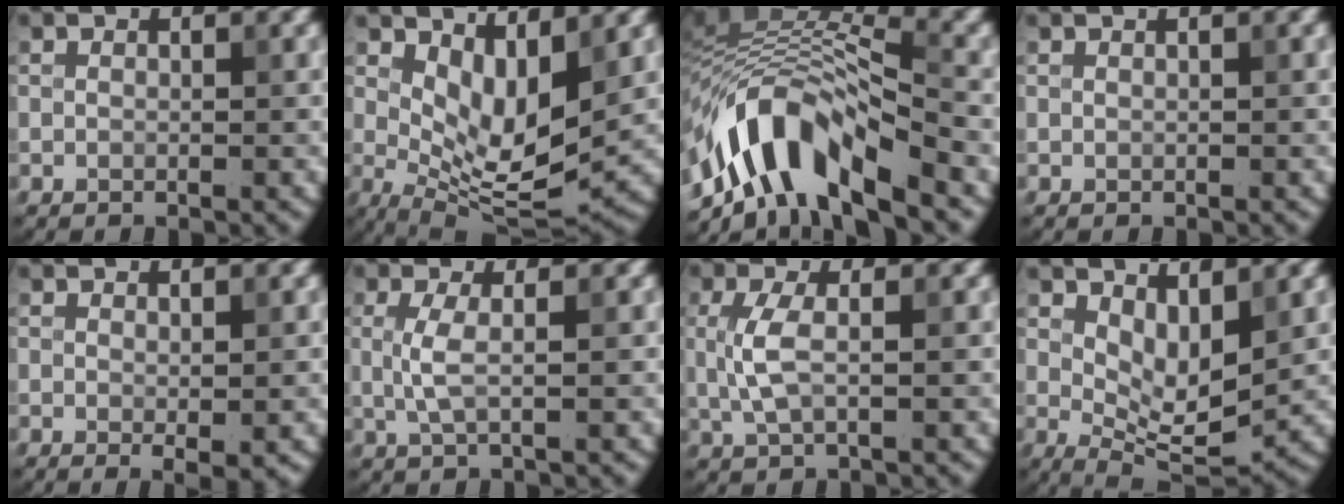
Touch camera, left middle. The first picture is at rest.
{"total": 6.7, "force": [1.8, 2.8, 5.8], "torque": [-0.104, -0.021, 0.036]}
{"total": 10.1, "force": [-5.8, 3.7, 7.4], "torque": [-0.116, 0.016, -0.112]}
{"total": 0.9, "force": [0.5, 0.2, 0.7], "torque": [-0.007, 0.005, 0.004]}
{"total": 1.4, "force": [-0.1, 0.1, 1.4], "torque": [-0.021, -0.008, -0.002]}
{"total": 2.2, "force": [0.1, 0.5, 2.2], "torque": [-0.052, 0.001, 0.003]}
{"total": 2.9, "force": [0.2, 1.1, 2.7], "torque": [-0.069, 0.000, 0.004]}
{"total": 4.7, "force": [1.5, 2.0, 4.0], "torque": [-0.064, -0.015, 0.032]}